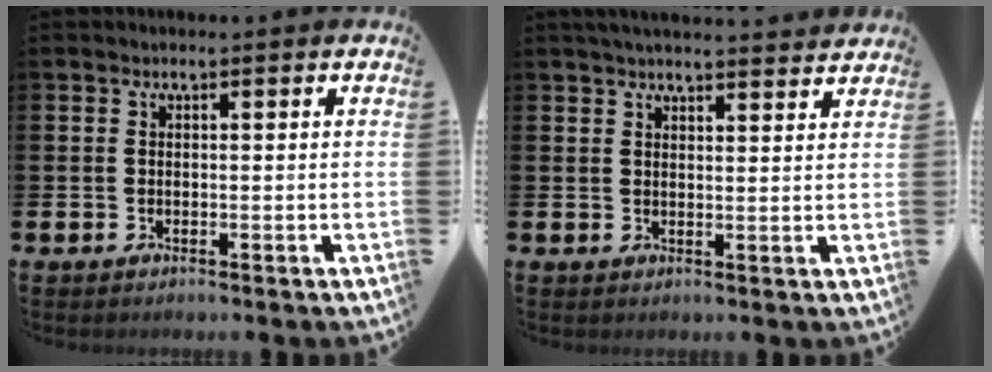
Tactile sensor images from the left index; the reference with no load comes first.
{"total": 3.5, "force": [3.4, 0.0, 0.6], "torque": [-0.012, -0.016, 0.061]}